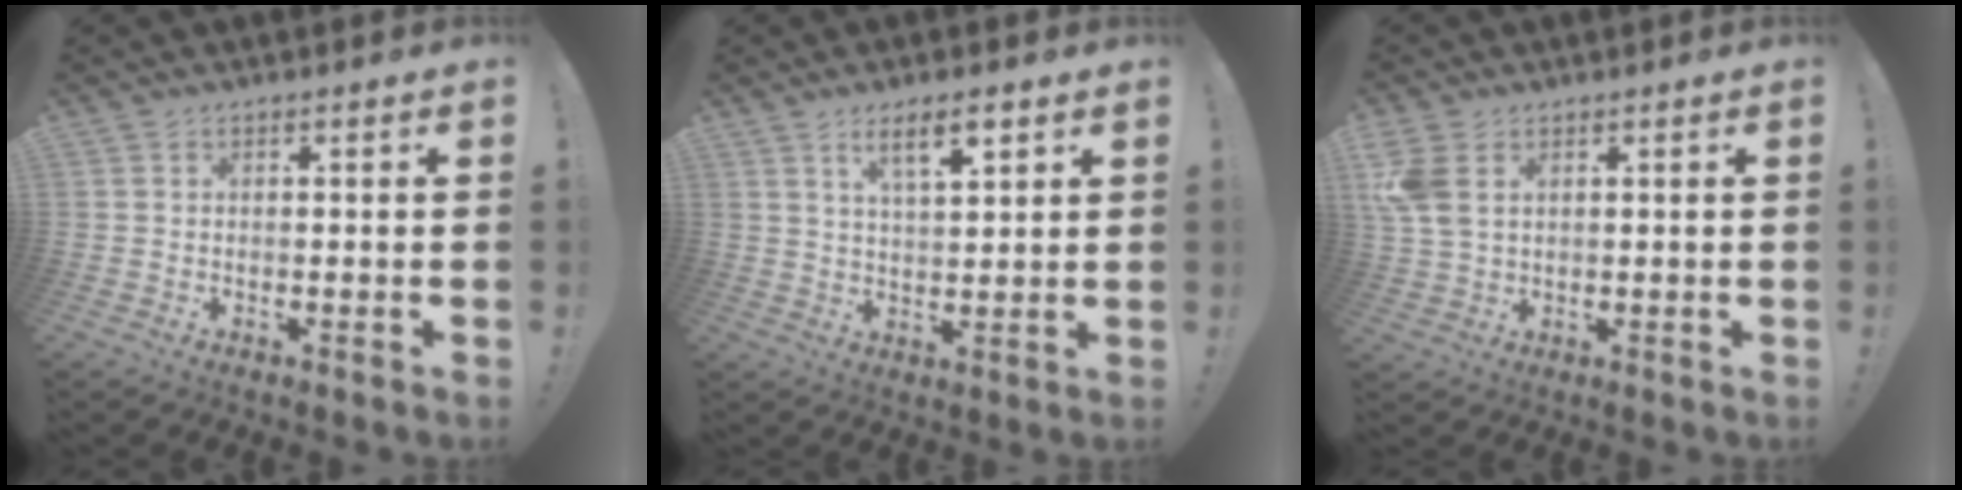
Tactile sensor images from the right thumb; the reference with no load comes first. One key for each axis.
{"total": 7.5, "fx": 4.5, "fy": 2.1, "fz": 5.6, "tx": -0.087, "ty": -0.017, "tz": 0.074}
{"total": 7.3, "fx": 2.9, "fy": 4.4, "fz": 5.0, "tx": -0.099, "ty": -0.008, "tz": 0.057}